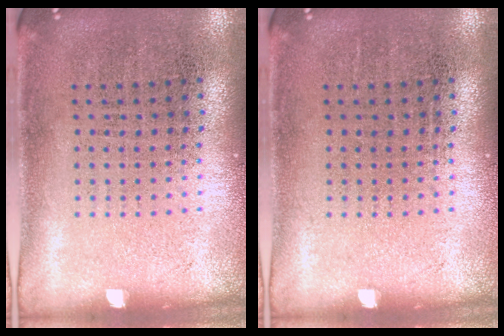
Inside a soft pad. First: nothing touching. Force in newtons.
{"total": 0.0}